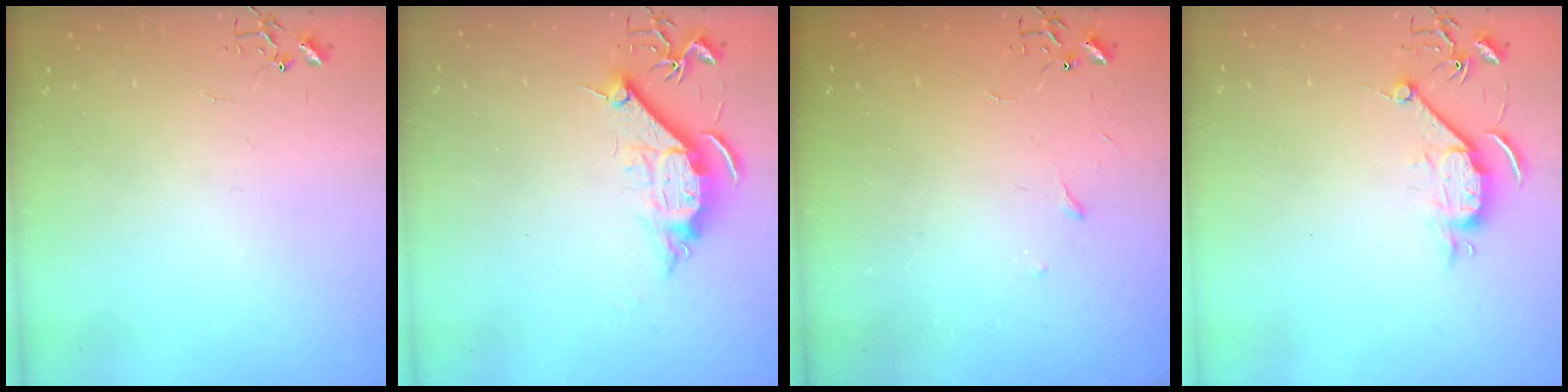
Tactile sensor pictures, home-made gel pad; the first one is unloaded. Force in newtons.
{"total": 10.1, "press": 10.0, "slide": 0.8}
{"total": 3.3, "press": 3.3, "slide": 0.5}
{"total": 7.9, "press": 7.9, "slide": 0.9}